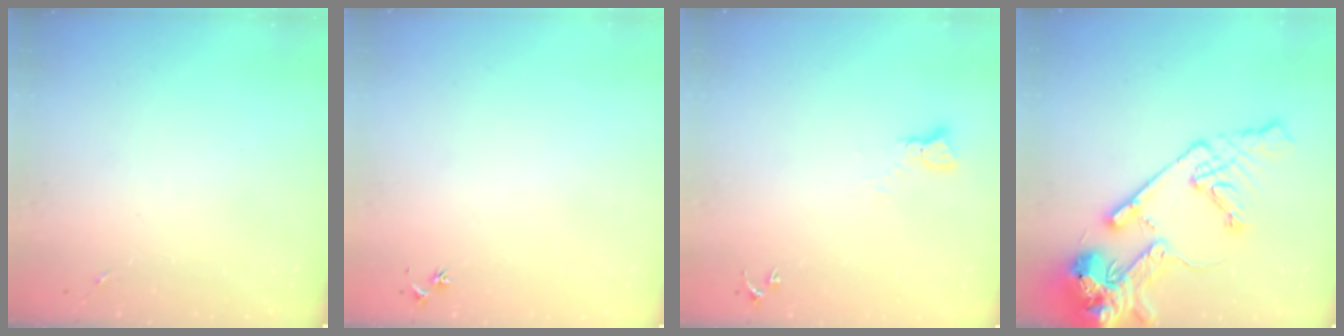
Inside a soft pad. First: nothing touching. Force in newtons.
{"total": 2.9, "press": 2.8, "slide": 0.3}
{"total": 2.3, "press": 2.3, "slide": 0.2}
{"total": 19.0, "press": 18.8, "slide": 2.9}